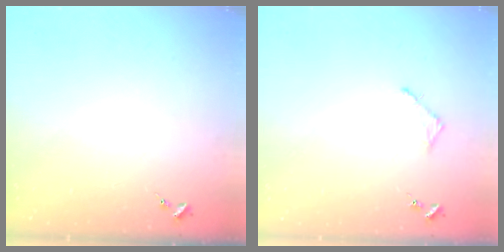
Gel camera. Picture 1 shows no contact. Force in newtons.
{"total": 2.8, "press": 2.7, "slide": 0.3}